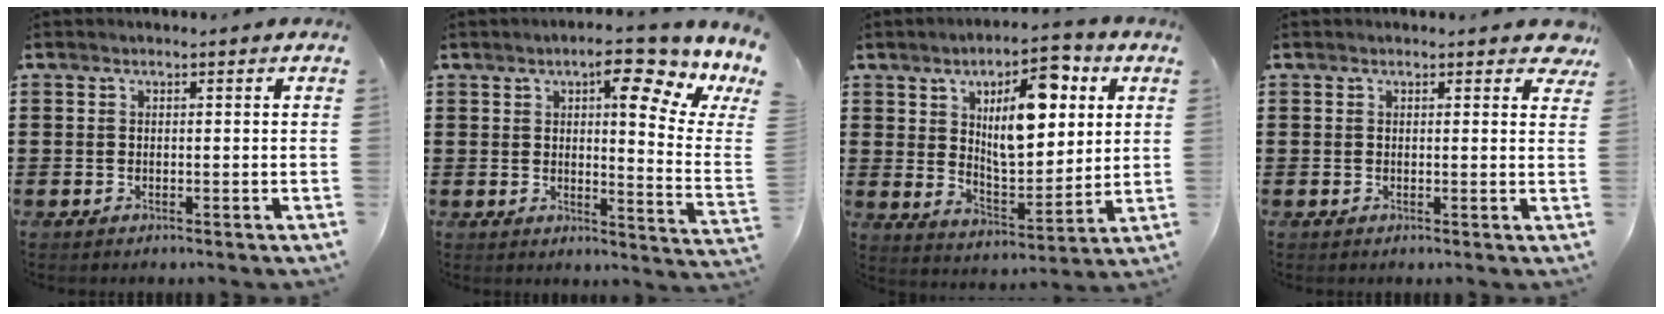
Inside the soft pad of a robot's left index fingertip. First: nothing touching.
{"total": 10.3, "force": [6.9, 1.4, 7.5], "torque": [-0.112, -0.044, 0.104]}
{"total": 12.1, "force": [5.3, 5.3, 9.5], "torque": [-0.144, -0.015, 0.087]}
{"total": 1.3, "force": [1.1, 0.4, 0.6], "torque": [0.000, -0.001, 0.017]}